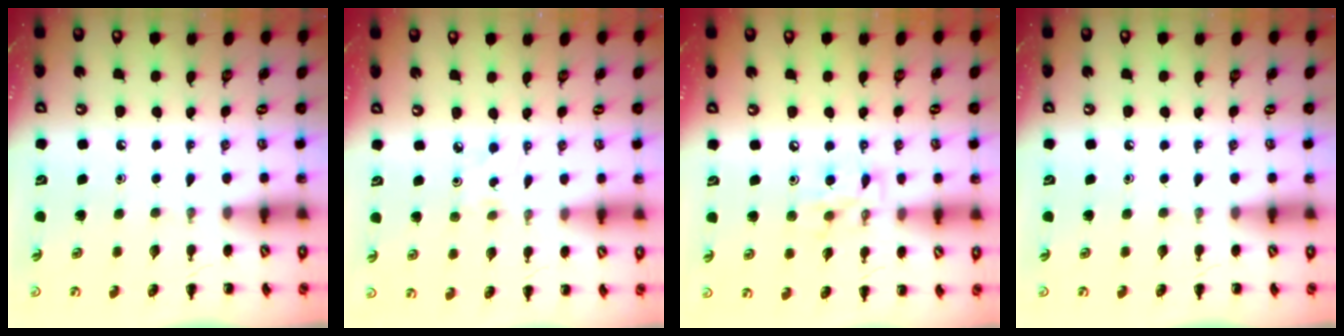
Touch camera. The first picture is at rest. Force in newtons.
{"total": 2.1, "press": 2.0, "slide": 0.7}
{"total": 8.7, "press": 8.6, "slide": 0.6}
{"total": 0.0}